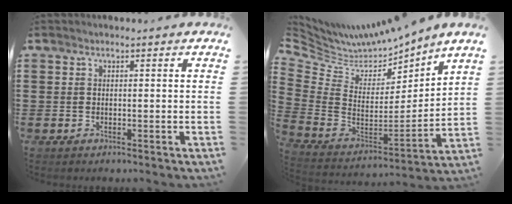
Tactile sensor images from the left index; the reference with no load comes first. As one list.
[{"total": 5.8, "force": [5.4, 2.1, 0.6], "torque": [-0.059, -0.052, 0.090]}]